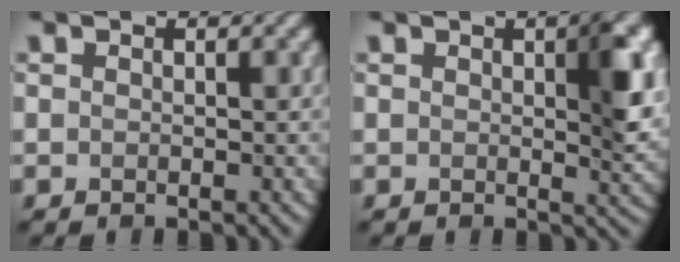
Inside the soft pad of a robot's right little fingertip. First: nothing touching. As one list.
[{"total": 4.3, "force": [1.0, 1.1, 4.0], "torque": [-0.053, -0.002, 0.018]}]